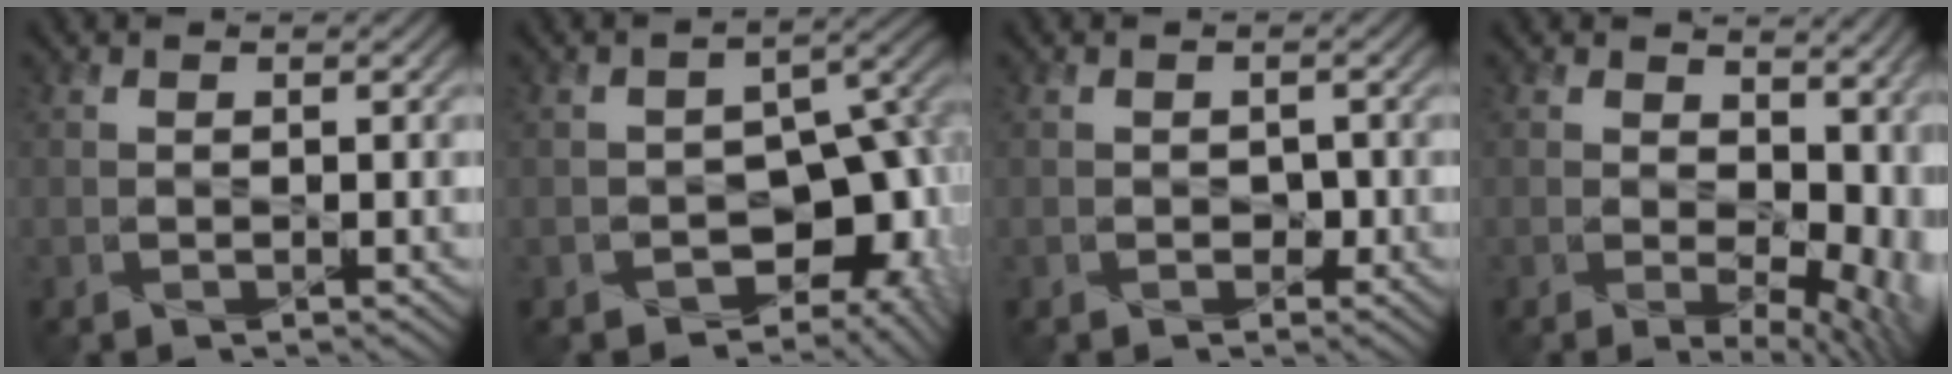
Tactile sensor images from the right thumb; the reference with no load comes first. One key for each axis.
{"total": 12.1, "fx": -5.5, "fy": 8.2, "fz": 7.0, "tx": -0.084, "ty": -0.009, "tz": -0.074}
{"total": 1.6, "fx": -0.6, "fy": 1.2, "fz": 0.8, "tx": -0.017, "ty": -0.008, "tz": -0.008}
{"total": 12.3, "fx": 1.6, "fy": 7.5, "fz": 9.6, "tx": -0.132, "ty": -0.026, "tz": 0.066}